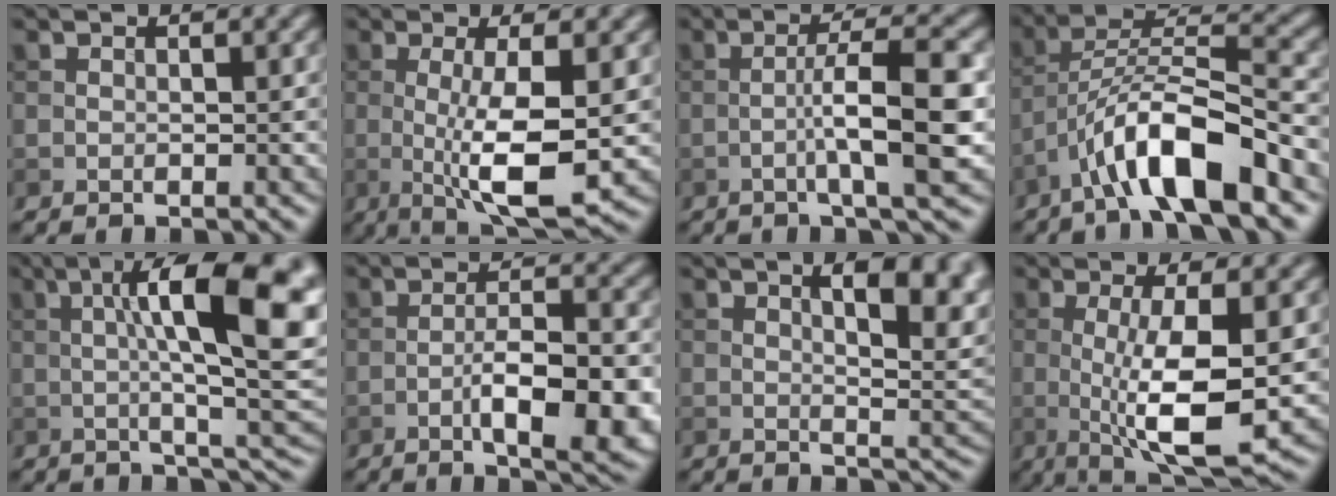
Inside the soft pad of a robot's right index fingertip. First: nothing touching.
{"total": 7.3, "force": [-0.5, 1.6, 7.1], "torque": [-0.121, -0.010, -0.004]}
{"total": 6.4, "force": [-1.4, 0.8, 6.1], "torque": [-0.098, 0.013, -0.028]}
{"total": 9.1, "force": [-5.3, 2.1, 7.1], "torque": [-0.119, 0.019, -0.094]}
{"total": 14.8, "force": [2.2, 3.8, 14.1], "torque": [-0.182, 0.009, 0.036]}
{"total": 7.9, "force": [-2.7, 2.3, 7.0], "torque": [-0.110, -0.002, -0.038]}
{"total": 8.5, "force": [3.1, 3.3, 7.2], "torque": [-0.071, 0.007, 0.045]}
{"total": 8.3, "force": [-0.4, 2.0, 8.0], "torque": [-0.134, -0.010, -0.003]}